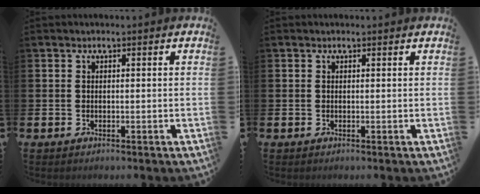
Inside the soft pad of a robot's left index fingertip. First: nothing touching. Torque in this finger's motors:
{"motor_torque": [0.66, -0.75, 0.16, 0.00]}